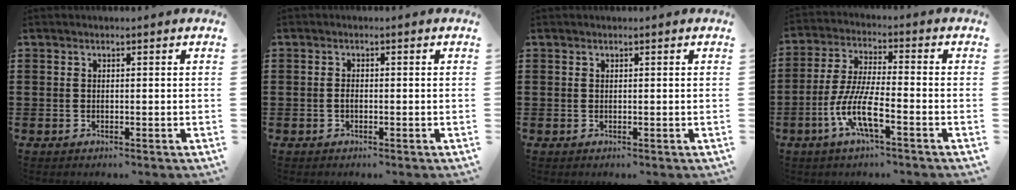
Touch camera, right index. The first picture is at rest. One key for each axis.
{"total": 0.8, "fx": -0.4, "fy": 0.4, "fz": 0.7, "tx": -0.016, "ty": -0.007, "tz": -0.005}
{"total": 0.0}
{"total": 8.5, "fx": -4.1, "fy": 1.3, "fz": 7.3, "tx": -0.176, "ty": -0.022, "tz": -0.083}